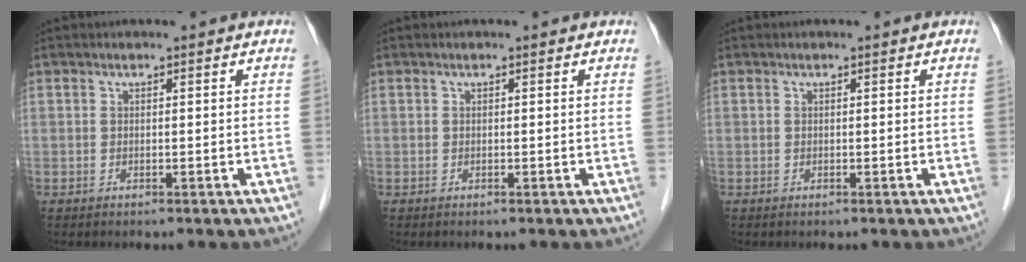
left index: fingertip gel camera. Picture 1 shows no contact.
{"total": 0.0}
{"total": 0.0}